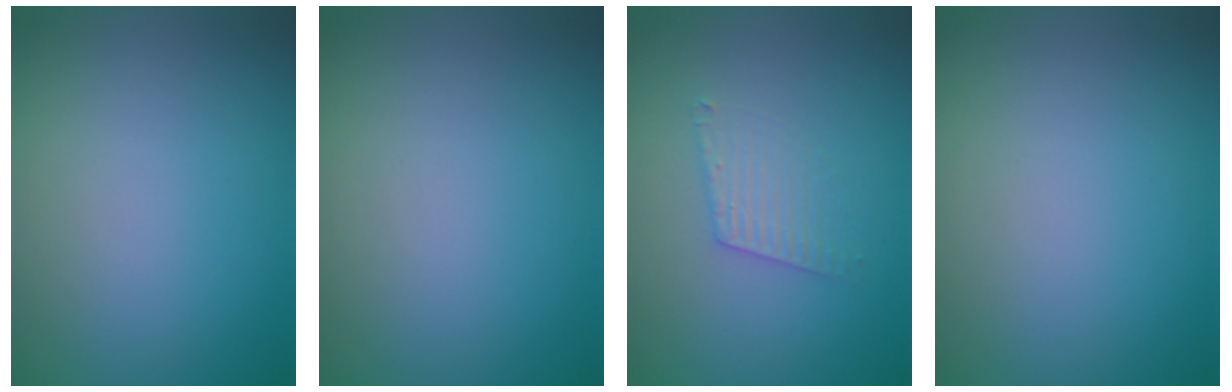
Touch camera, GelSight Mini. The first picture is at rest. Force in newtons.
{"total": 0.0}
{"total": 2.0, "press": 2.0, "slide": 0.1}
{"total": 0.0}